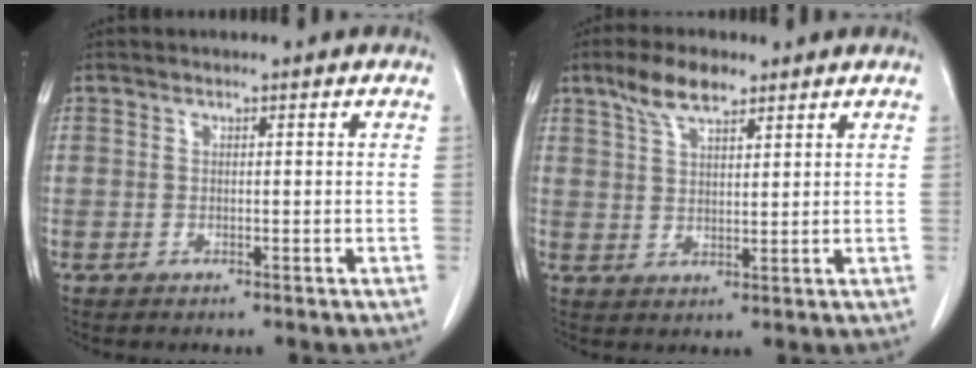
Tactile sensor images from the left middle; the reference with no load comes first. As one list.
[{"total": 6.0, "force": [4.3, 1.9, 3.8], "torque": [-0.079, 0.012, 0.083]}]